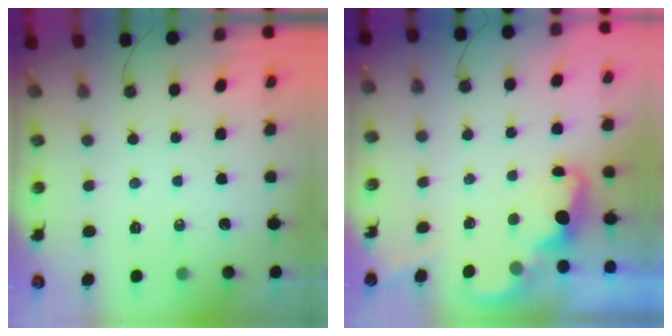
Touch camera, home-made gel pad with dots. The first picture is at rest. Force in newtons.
{"total": 2.0, "press": 1.9, "slide": 0.5}